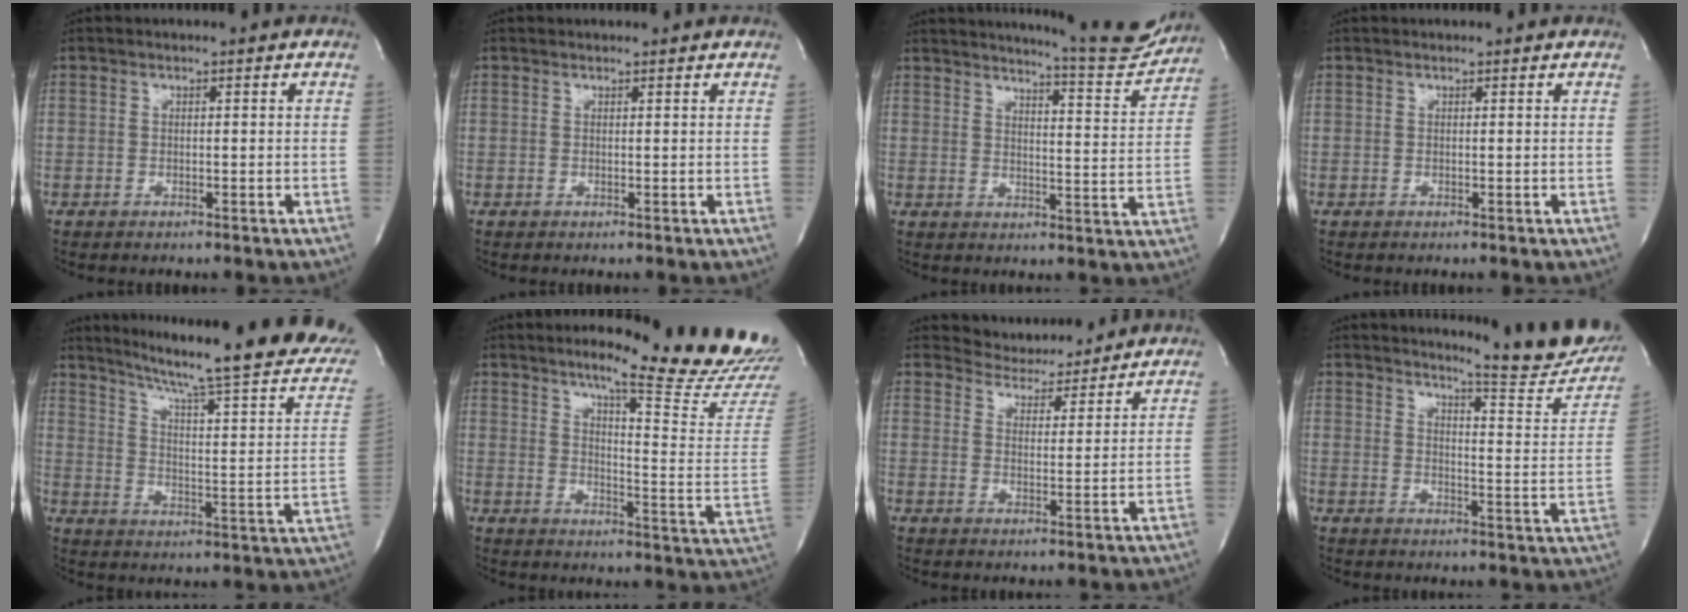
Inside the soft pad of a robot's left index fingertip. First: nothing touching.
{"total": 2.3, "force": [2.2, 0.5, 0.2], "torque": [-0.013, 0.012, 0.024]}
{"total": 13.3, "force": [12.9, 0.2, 3.1], "torque": [-0.045, -0.059, 0.152]}
{"total": 1.1, "force": [1.1, 0.1, 0.1], "torque": [-0.010, 0.007, 0.014]}
{"total": 25.8, "force": [22.2, 0.3, 13.2], "torque": [-0.202, -0.071, 0.288]}
{"total": 20.9, "force": [18.1, -0.5, 10.3], "torque": [-0.143, -0.107, 0.220]}
{"total": 7.2, "force": [7.0, 1.6, 0.2], "torque": [-0.009, 0.003, 0.102]}
{"total": 15.9, "force": [15.0, 0.7, 5.3], "torque": [-0.068, -0.094, 0.168]}